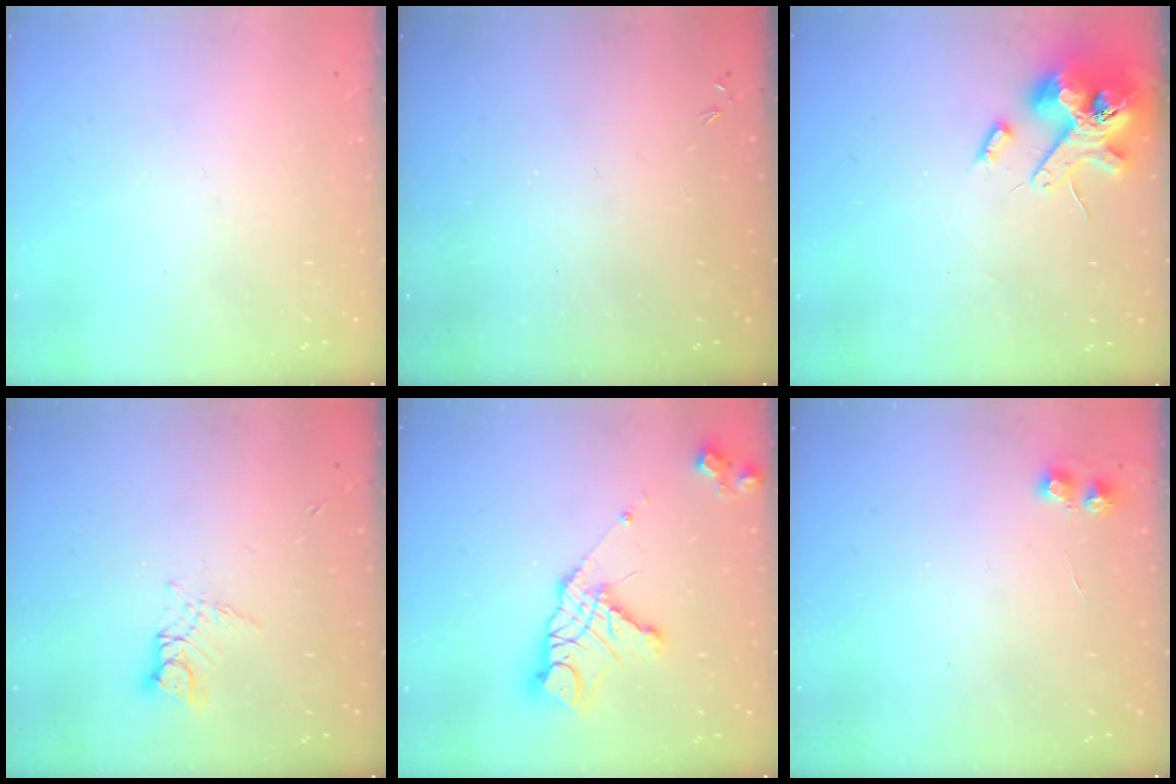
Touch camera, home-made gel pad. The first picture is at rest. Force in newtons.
{"total": 0.0}
{"total": 13.7, "press": 13.5, "slide": 2.1}
{"total": 7.1, "press": 7.1, "slide": 0.6}
{"total": 14.5, "press": 14.5, "slide": 1.4}
{"total": 5.7, "press": 5.6, "slide": 0.8}